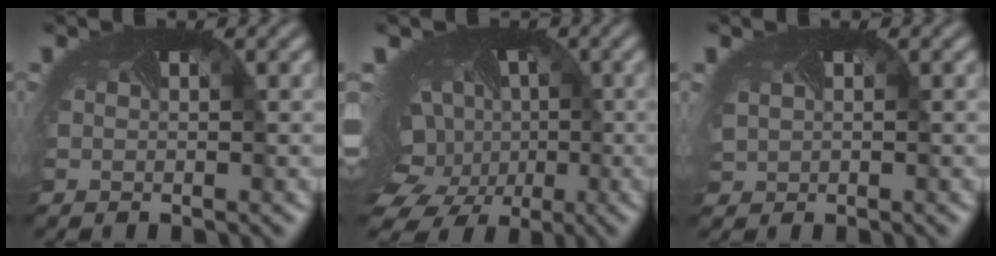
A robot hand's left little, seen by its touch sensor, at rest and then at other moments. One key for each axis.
{"total": 14.7, "fx": -3.2, "fy": 11.5, "fz": 8.6, "tx": -0.164, "ty": -0.029, "tz": -0.040}
{"total": 0.8, "fx": 0.2, "fy": 0.8, "fz": 0.0, "tx": -0.027, "ty": -0.012, "tz": 0.021}